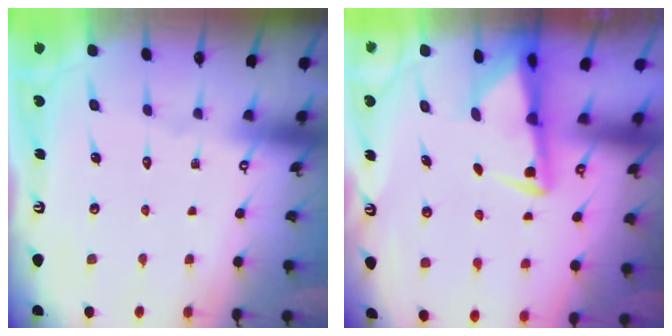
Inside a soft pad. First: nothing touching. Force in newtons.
{"total": 3.2, "press": 3.1, "slide": 0.7}